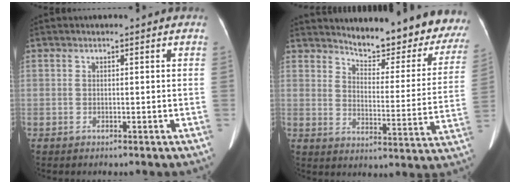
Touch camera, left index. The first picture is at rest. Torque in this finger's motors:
{"motor_torque": [0.36, -1.37, 0.64, 0.06]}